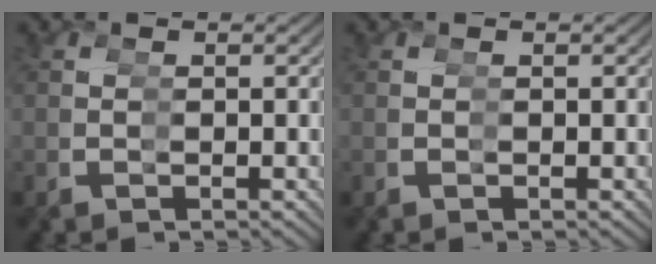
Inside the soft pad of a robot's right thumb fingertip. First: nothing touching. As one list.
[{"total": 0.0}]